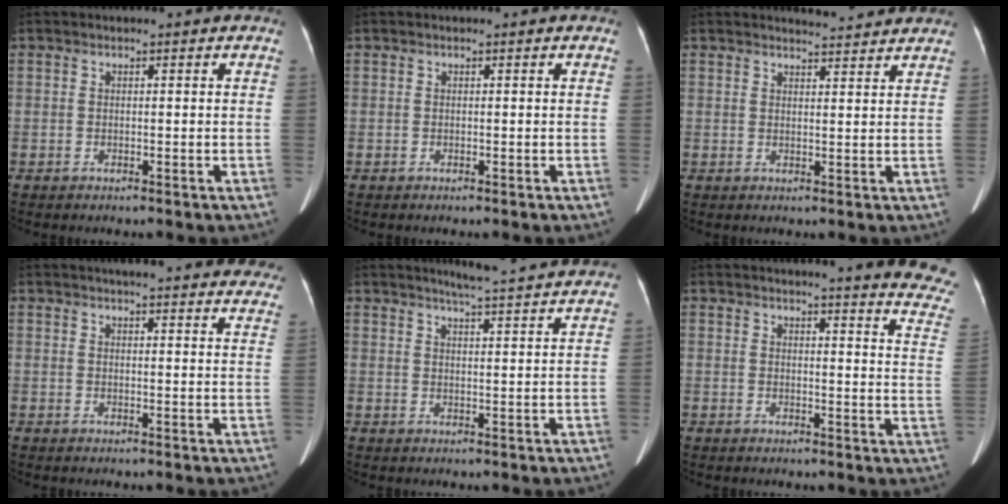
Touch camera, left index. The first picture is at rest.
{"total": 0.0}
{"total": 4.4, "force": [4.3, 0.1, 0.6], "torque": [-0.020, 0.008, 0.053]}
{"total": 21.3, "force": [19.6, 3.3, 7.7], "torque": [-0.087, -0.030, 0.214]}
{"total": 9.9, "force": [9.1, -0.4, 3.9], "torque": [-0.062, 0.011, 0.111]}
{"total": 13.3, "force": [12.3, 0.0, 5.1], "torque": [-0.043, -0.093, 0.107]}